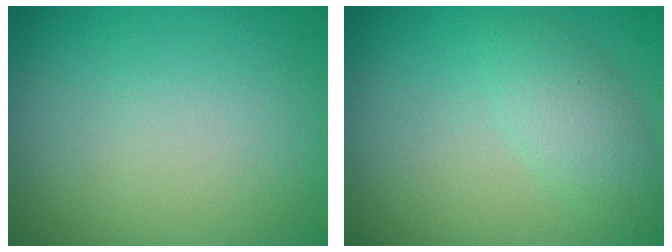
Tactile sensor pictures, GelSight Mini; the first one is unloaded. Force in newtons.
{"total": 2.8, "press": 2.8, "slide": 0.1}